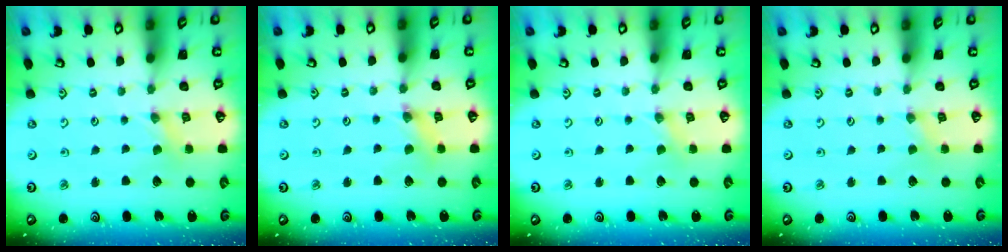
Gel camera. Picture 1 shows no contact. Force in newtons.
{"total": 1.8, "press": 1.8, "slide": 0.3}
{"total": 0.0}
{"total": 0.6, "press": 0.6, "slide": 0.1}